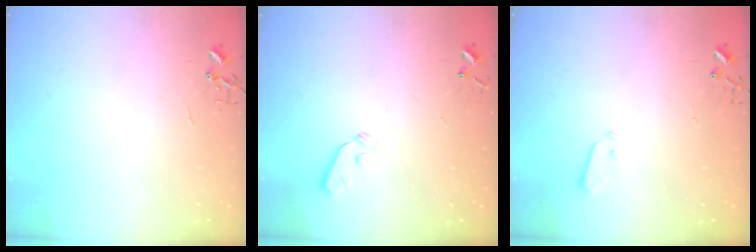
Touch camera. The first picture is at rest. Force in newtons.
{"total": 3.6, "press": 3.5, "slide": 0.7}
{"total": 3.6, "press": 3.6, "slide": 0.2}